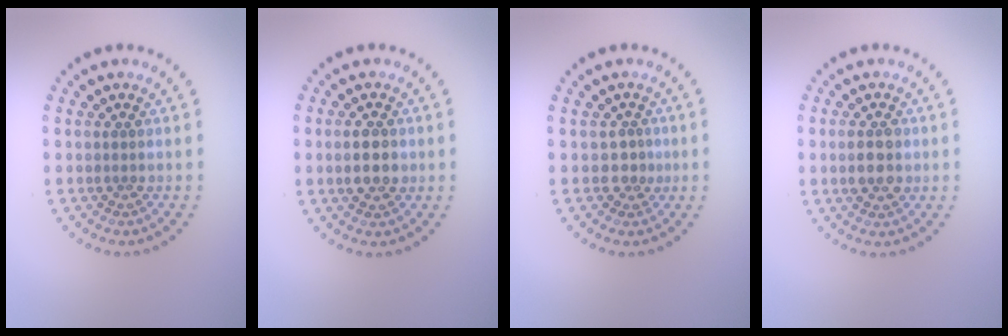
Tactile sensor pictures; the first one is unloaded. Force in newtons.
{"total": 2.8, "press": 2.8, "slide": 0.1}
{"total": 1.6, "press": 1.3, "slide": 1.0}
{"total": 2.8, "press": 2.8, "slide": 0.3}